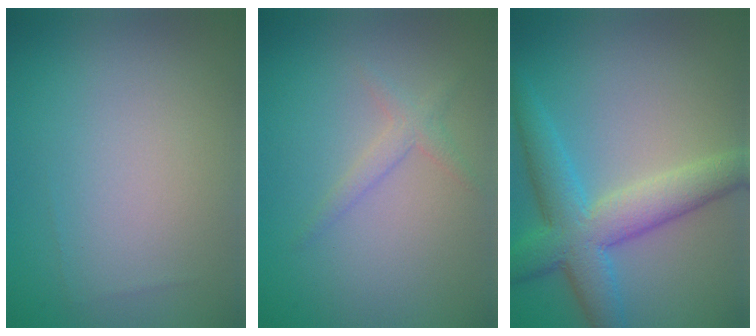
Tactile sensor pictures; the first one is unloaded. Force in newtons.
{"total": 1.3, "press": 1.3, "slide": 0.1}
{"total": 6.5, "press": 6.5, "slide": 0.1}